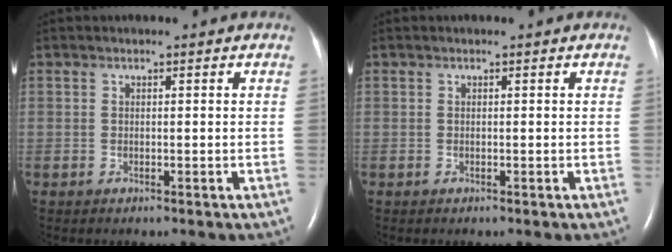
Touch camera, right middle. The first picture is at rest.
{"total": 0.0}